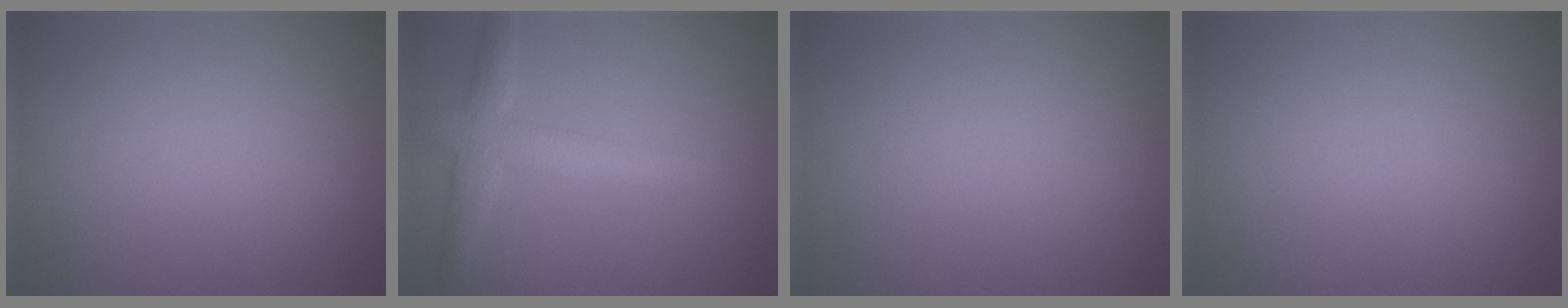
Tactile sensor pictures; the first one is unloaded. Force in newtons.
{"total": 4.0, "press": 4.0, "slide": 0.1}
{"total": 0.0}
{"total": 0.0}